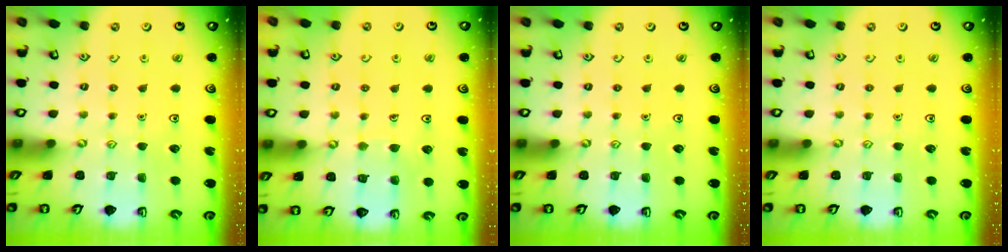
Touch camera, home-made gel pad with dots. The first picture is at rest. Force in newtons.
{"total": 4.9, "press": 4.9, "slide": 0.4}
{"total": 0.0}
{"total": 0.0}